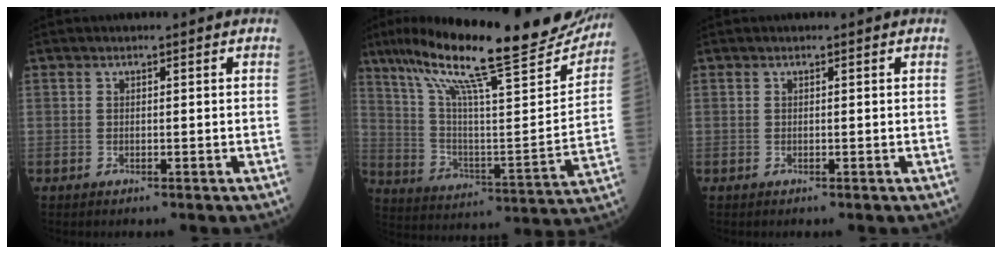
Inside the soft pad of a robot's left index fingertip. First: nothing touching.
{"total": 27.4, "force": [22.5, 2.5, 15.3], "torque": [-0.260, -0.020, 0.330]}
{"total": 0.0}